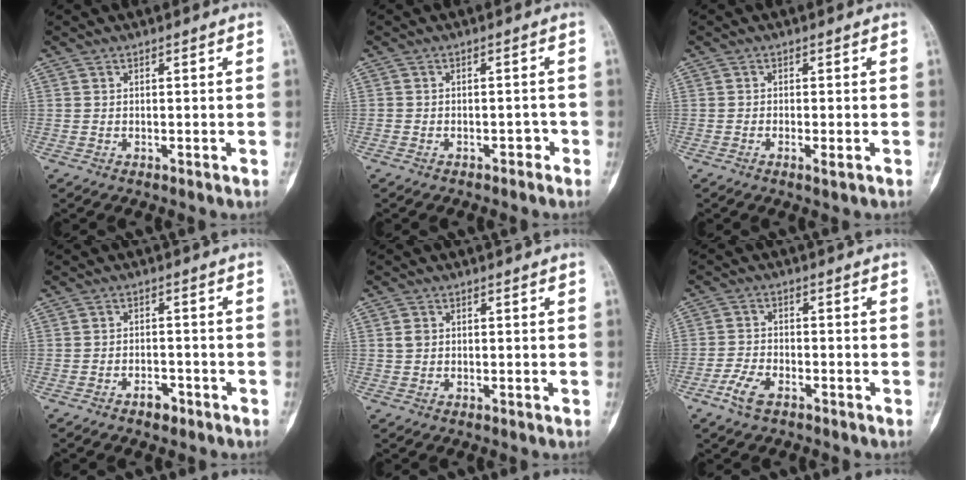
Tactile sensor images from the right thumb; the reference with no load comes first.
{"total": 1.8, "force": [-1.2, 1.2, 0.7], "torque": [-0.006, 0.013, -0.017]}
{"total": 1.5, "force": [-0.6, 0.3, 1.3], "torque": [-0.025, -0.003, -0.013]}
{"total": 2.9, "force": [-2.0, 1.6, 1.4], "torque": [-0.015, 0.015, -0.029]}
{"total": 1.8, "force": [0.3, 1.5, 0.9], "torque": [-0.014, 0.003, 0.007]}
{"total": 4.9, "force": [-3.0, 2.3, 3.1], "torque": [-0.067, 0.013, -0.060]}